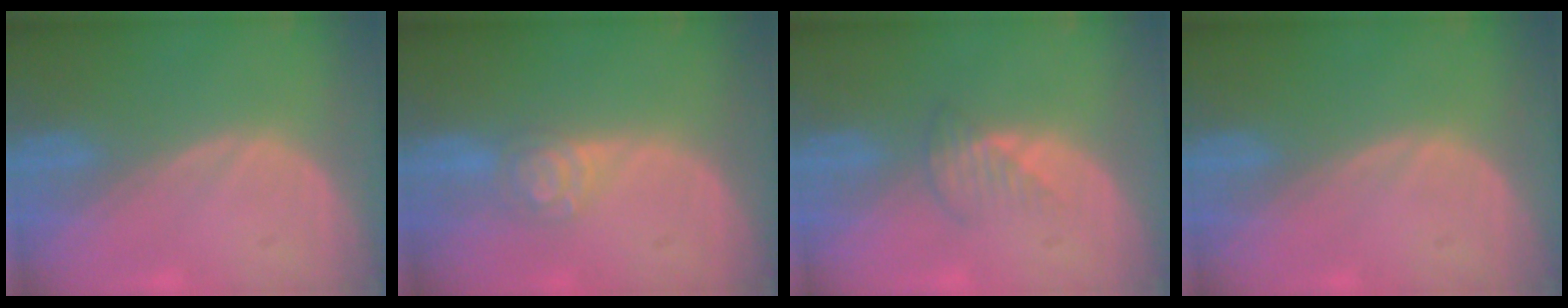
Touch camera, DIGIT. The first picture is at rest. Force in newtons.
{"total": 4.1, "press": 4.0, "slide": 0.9}
{"total": 2.5, "press": 2.5, "slide": 0.3}
{"total": 0.0}